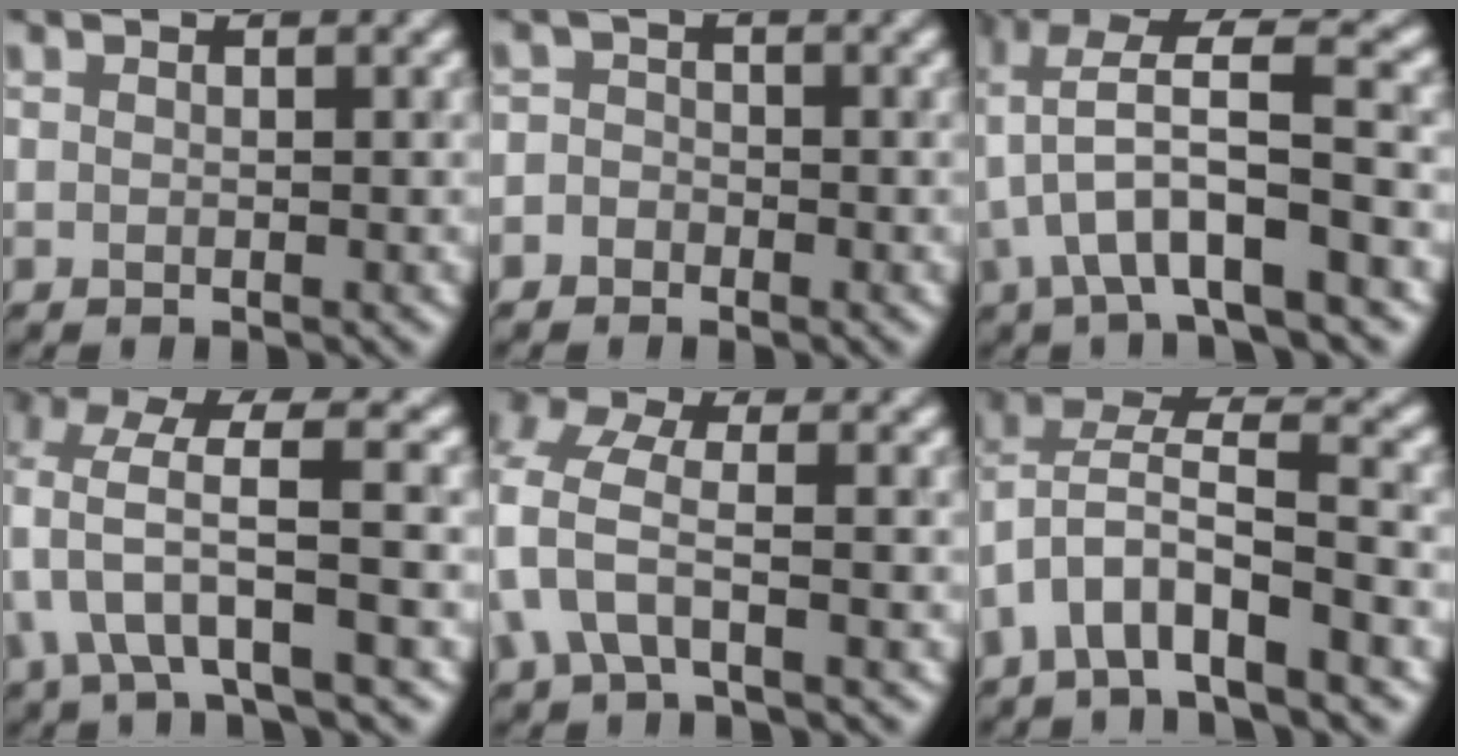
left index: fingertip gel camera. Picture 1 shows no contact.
{"total": 1.7, "force": [-0.9, 1.4, 0.2], "torque": [0.019, 0.009, -0.022]}
{"total": 8.9, "force": [-1.3, 2.8, 8.3], "torque": [-0.155, 0.020, -0.027]}
{"total": 5.8, "force": [-0.2, 1.5, 5.6], "torque": [-0.116, 0.007, -0.004]}
{"total": 4.4, "force": [-0.7, 2.4, 3.6], "torque": [-0.090, 0.008, -0.022]}
{"total": 6.6, "force": [-2.7, 2.5, 5.4], "torque": [-0.098, 0.019, -0.056]}